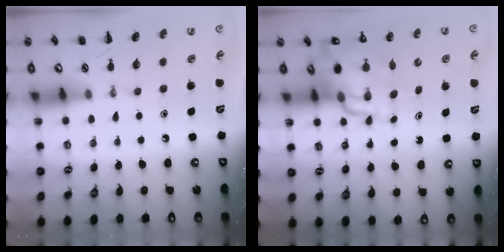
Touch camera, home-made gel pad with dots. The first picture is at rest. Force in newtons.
{"total": 16.1, "press": 15.4, "slide": 4.6}